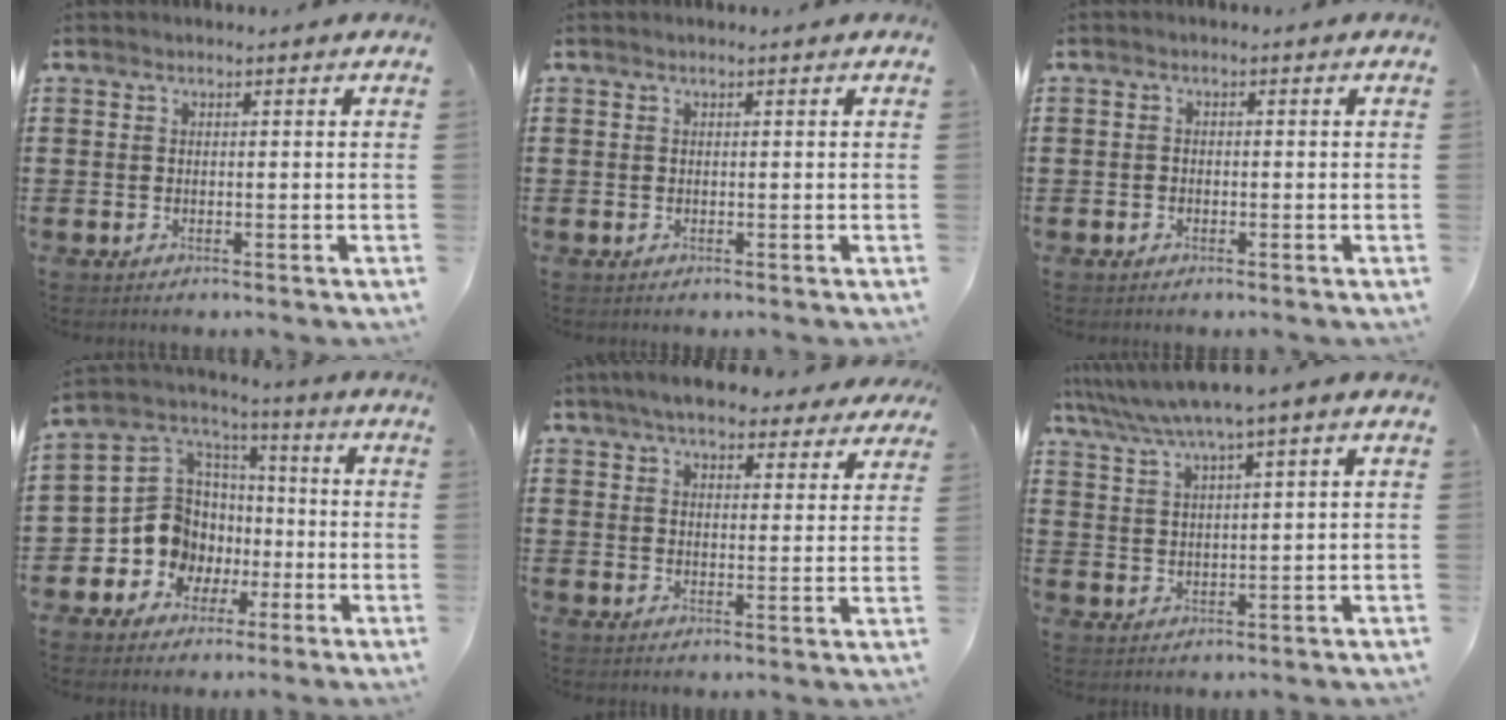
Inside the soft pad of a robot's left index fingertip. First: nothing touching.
{"total": 0.0}
{"total": 0.9, "force": [-0.5, 0.6, 0.3], "torque": [-0.008, 0.000, -0.012]}
{"total": 10.9, "force": [-2.8, 9.9, 3.5], "torque": [-0.125, 0.000, -0.048]}
{"total": 5.9, "force": [5.3, 1.3, 2.1], "torque": [-0.052, -0.011, 0.097]}
{"total": 5.3, "force": [3.9, -0.3, 3.5], "torque": [-0.078, -0.013, 0.065]}